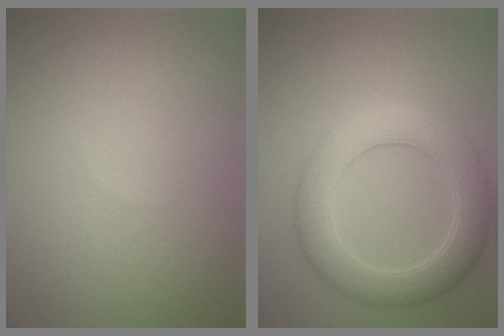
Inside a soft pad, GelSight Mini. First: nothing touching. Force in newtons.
{"total": 6.1, "press": 6.1, "slide": 0.2}